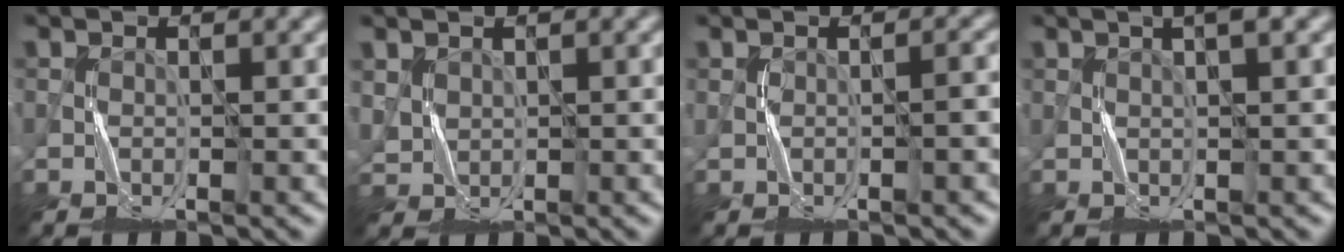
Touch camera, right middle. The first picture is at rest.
{"total": 1.6, "force": [0.9, 1.3, 0.4], "torque": [-0.020, 0.000, 0.026]}
{"total": 1.3, "force": [-0.1, 0.4, 1.3], "torque": [-0.020, 0.004, 0.001]}
{"total": 2.5, "force": [1.2, 0.3, 2.1], "torque": [-0.036, 0.009, 0.021]}